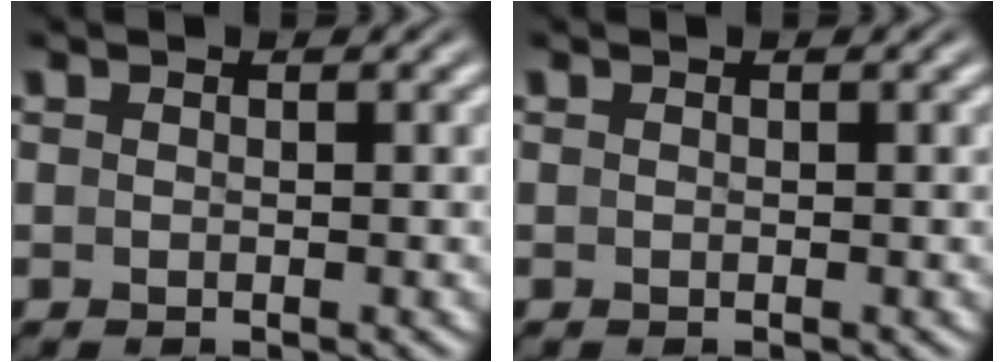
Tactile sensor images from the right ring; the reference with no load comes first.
{"total": 0.0}